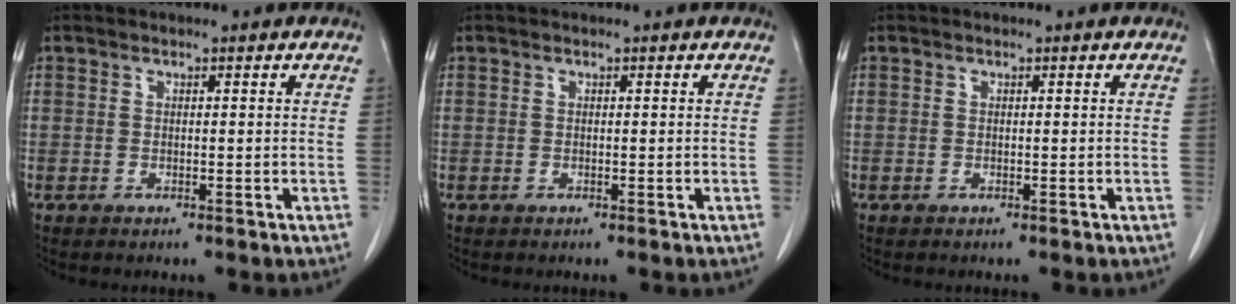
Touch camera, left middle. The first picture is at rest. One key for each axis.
{"total": 0.0}
{"total": 0.0}